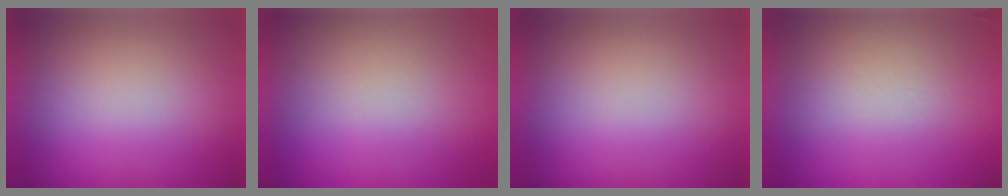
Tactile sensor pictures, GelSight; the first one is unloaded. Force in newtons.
{"total": 1.2}
{"total": 0.0}
{"total": 7.3}